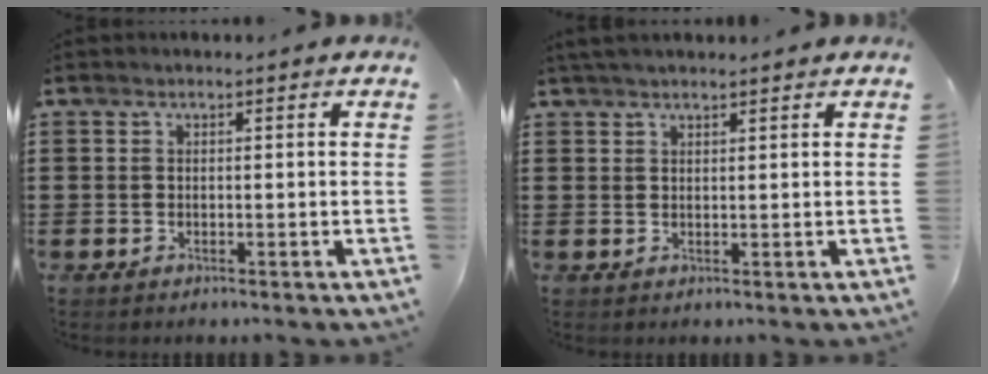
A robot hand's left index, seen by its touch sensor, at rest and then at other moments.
{"total": 1.8, "force": [1.7, 0.2, 0.7], "torque": [-0.017, 0.003, 0.032]}